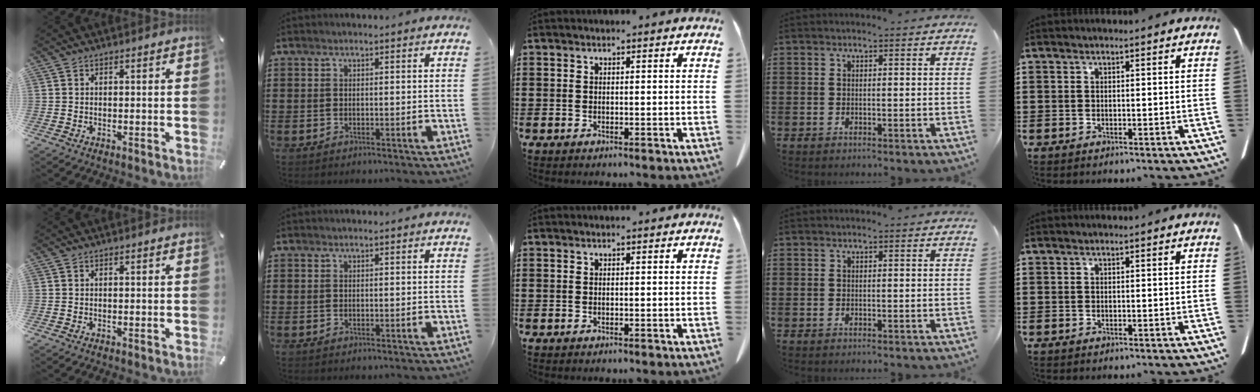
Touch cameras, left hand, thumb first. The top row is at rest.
{}